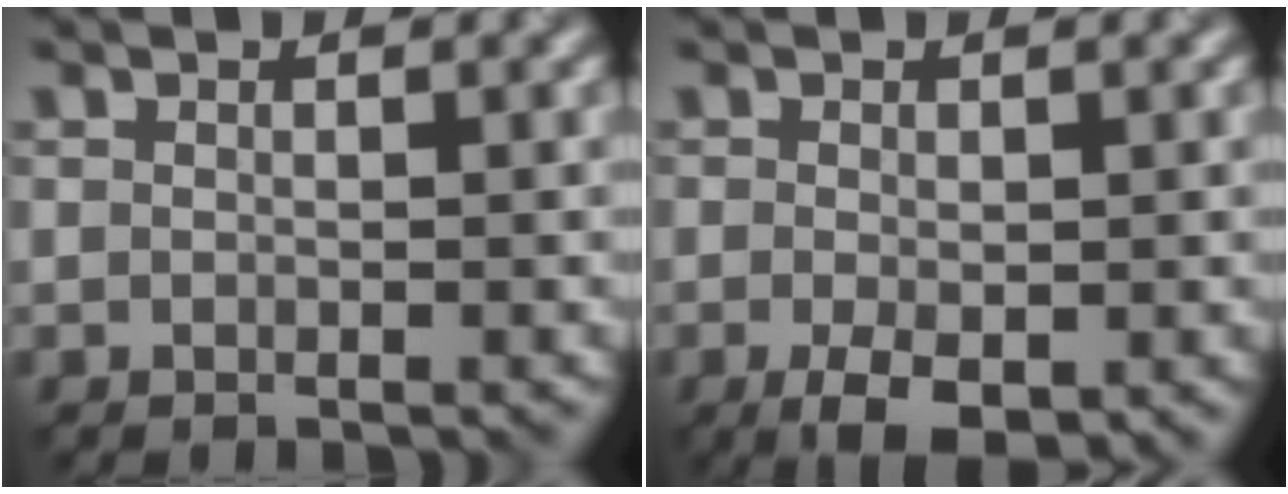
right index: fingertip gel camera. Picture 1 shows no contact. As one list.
[{"total": 3.5, "force": [-1.2, 1.6, 2.9], "torque": [-0.054, -0.011, -0.016]}]